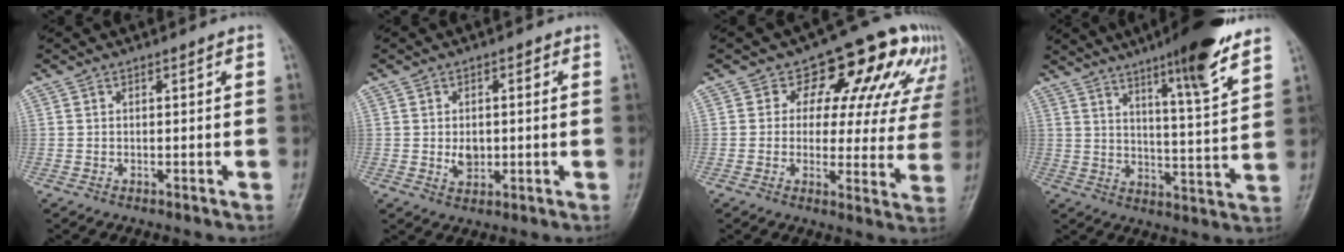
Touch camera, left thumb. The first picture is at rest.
{"total": 4.1, "force": [-0.1, 3.2, 2.6], "torque": [-0.022, -0.002, 0.000]}
{"total": 15.5, "force": [8.5, 9.2, 9.1], "torque": [-0.056, -0.026, 0.086]}
{"total": 15.1, "force": [10.2, 1.5, 11.0], "torque": [-0.153, -0.056, 0.155]}